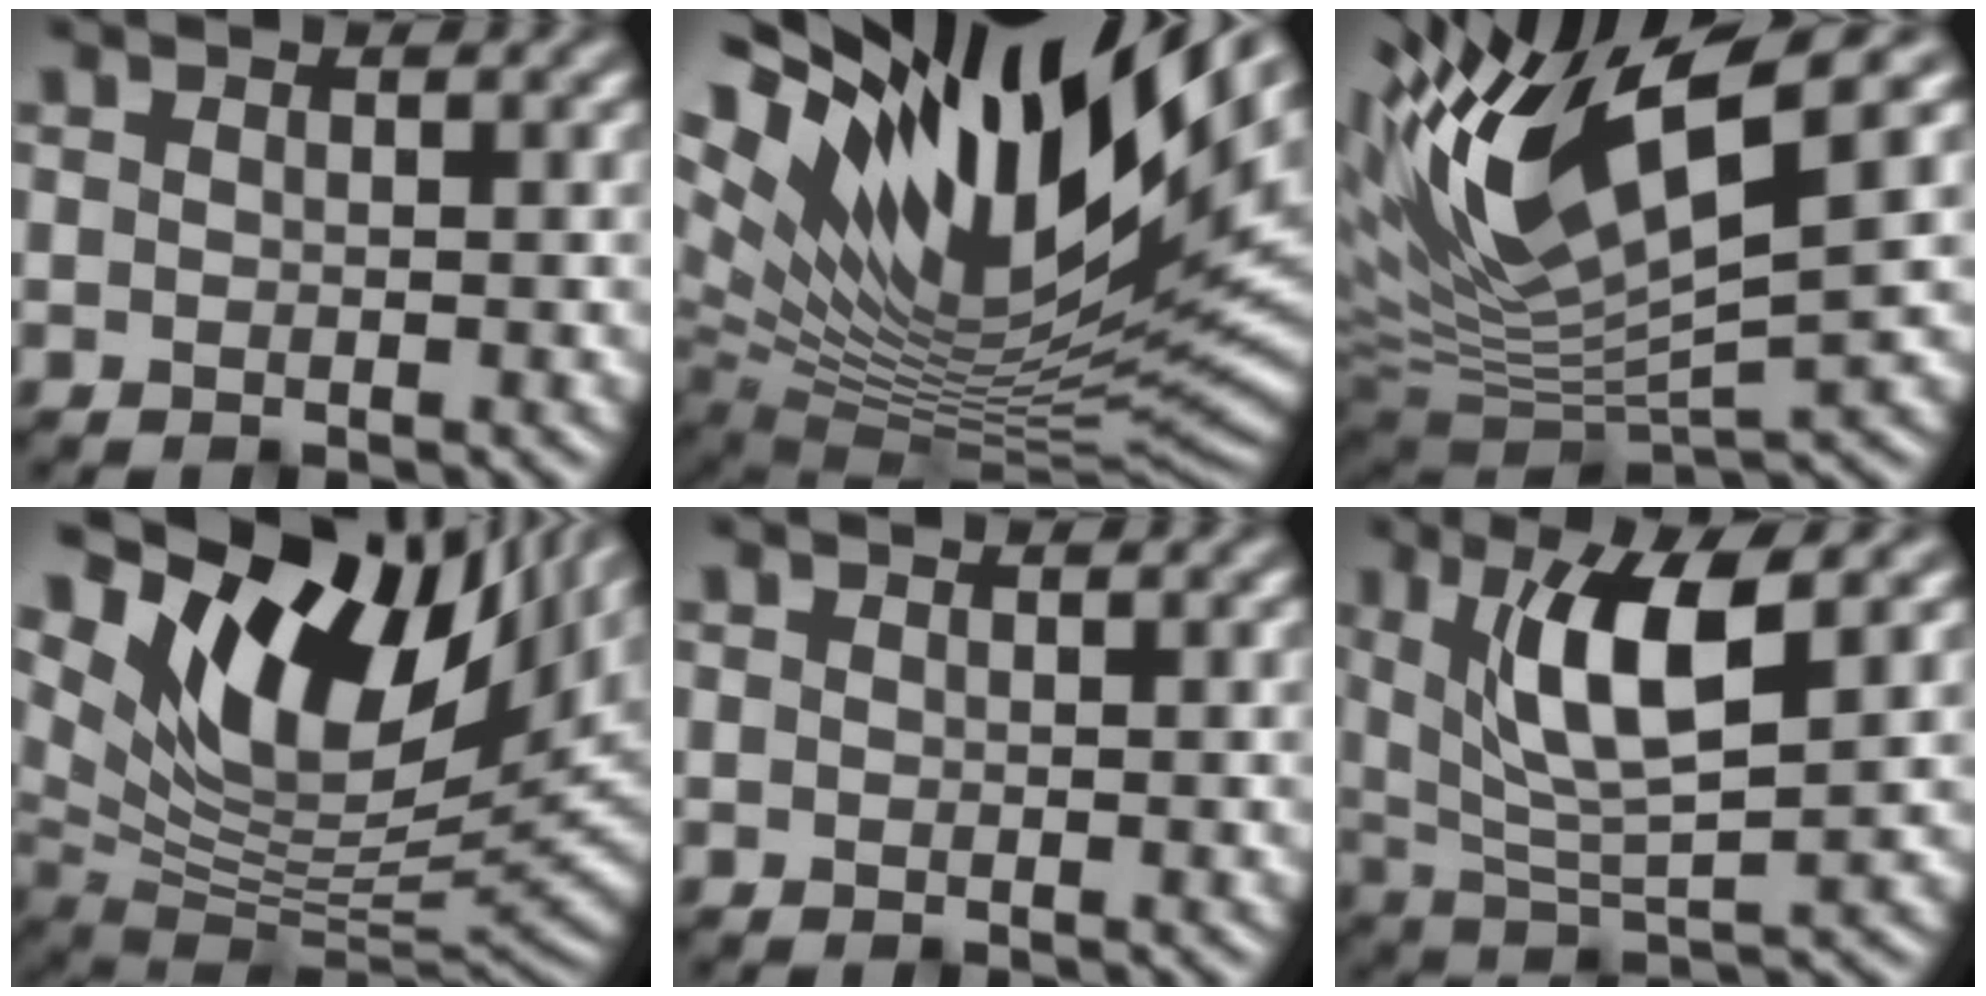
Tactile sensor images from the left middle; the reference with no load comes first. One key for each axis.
{"total": 18.3, "fx": 9.6, "fy": 6.7, "fz": 14.1, "tx": -0.256, "ty": 0.019, "tz": 0.170}
{"total": 12.2, "fx": 4.6, "fy": 3.9, "fz": 10.6, "tx": -0.209, "ty": 0.007, "tz": 0.088}
{"total": 15.5, "fx": 7.9, "fy": 7.3, "fz": 11.2, "tx": -0.205, "ty": 0.028, "tz": 0.136}
{"total": 0.0}
{"total": 7.8, "fx": 2.6, "fy": 2.2, "fz": 7.0, "tx": -0.130, "ty": -0.004, "tz": 0.049}